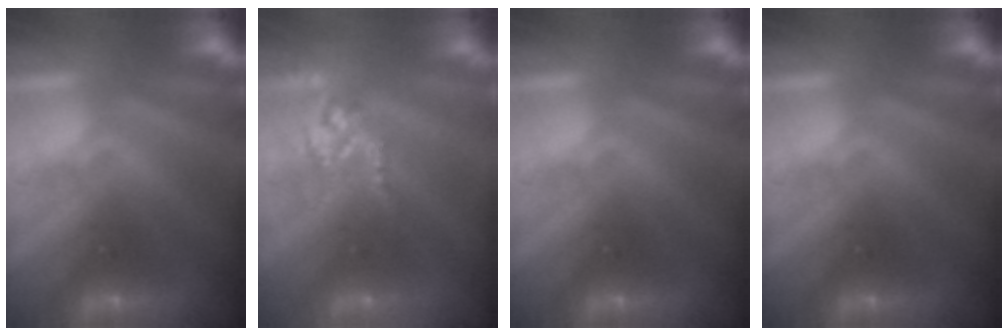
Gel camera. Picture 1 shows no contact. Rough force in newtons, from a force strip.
{"total": 2.8}
{"total": 0.0}
{"total": 0.0}